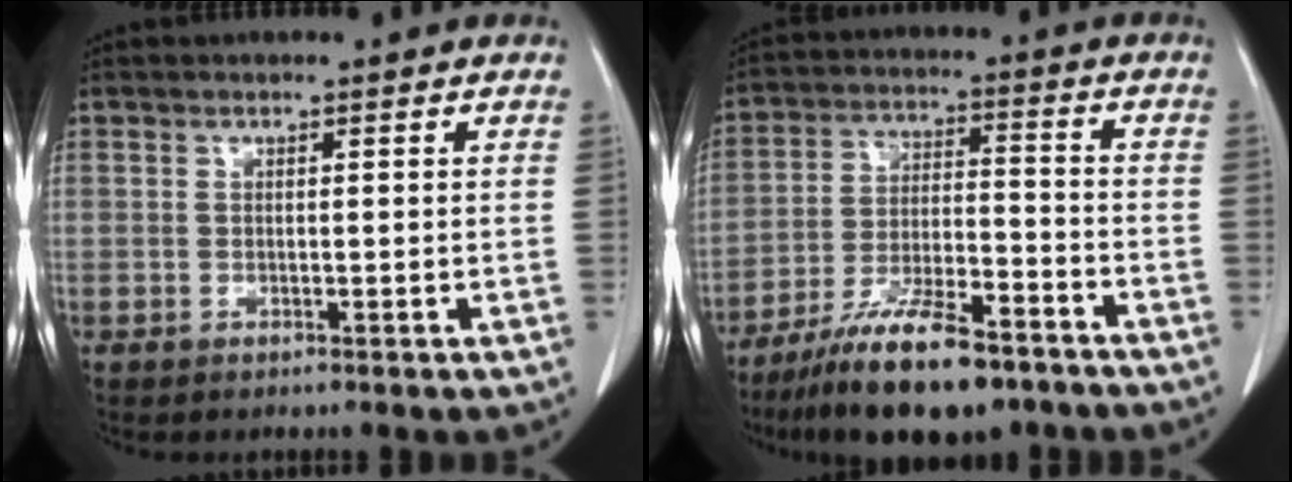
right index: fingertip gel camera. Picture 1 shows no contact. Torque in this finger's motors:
{"motor_torque": [1.08, -1.05, 0.34, 0.16]}